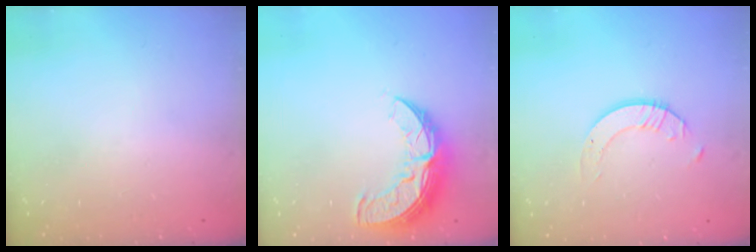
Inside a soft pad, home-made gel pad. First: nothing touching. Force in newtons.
{"total": 12.2, "press": 12.2, "slide": 1.1}
{"total": 2.3, "press": 2.3, "slide": 0.2}